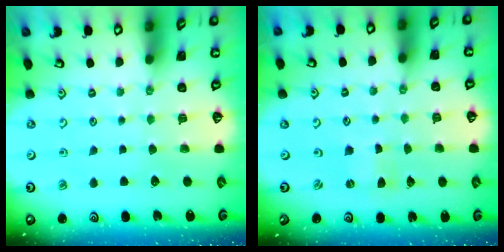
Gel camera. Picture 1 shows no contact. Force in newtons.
{"total": 0.0}